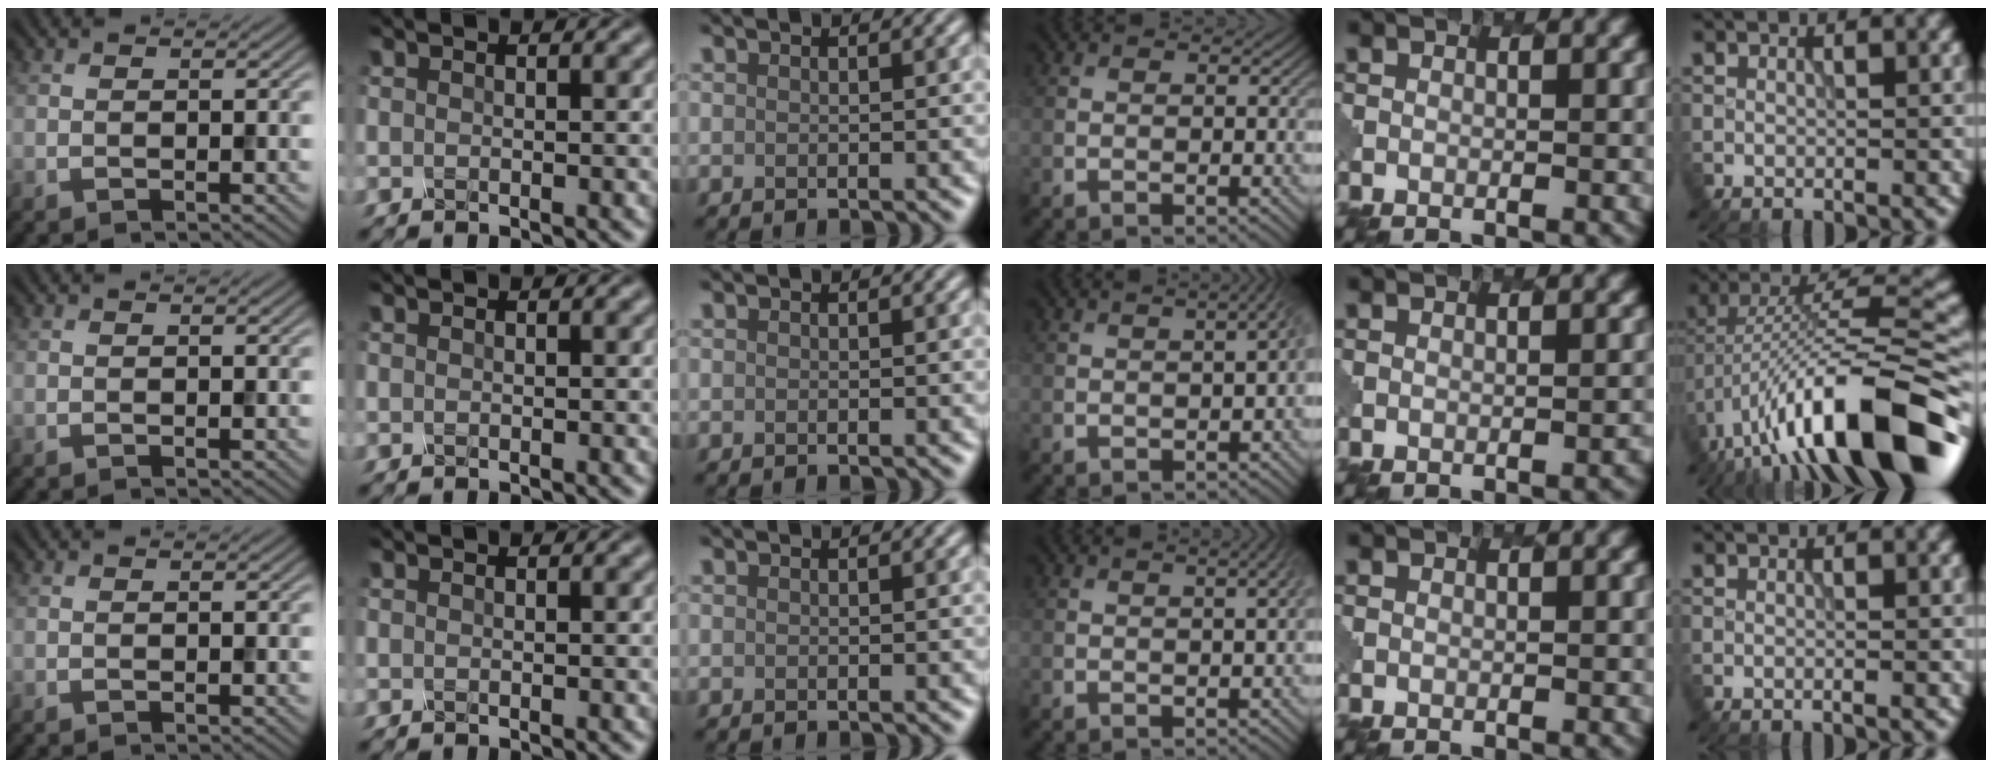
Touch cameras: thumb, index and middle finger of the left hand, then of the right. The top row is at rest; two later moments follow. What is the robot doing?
{"motion": "pour", "object": "mug"}